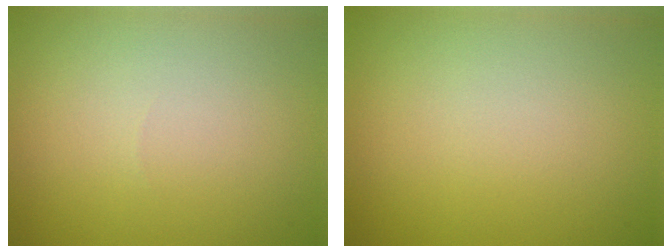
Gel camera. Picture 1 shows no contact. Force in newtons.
{"total": 0.0}